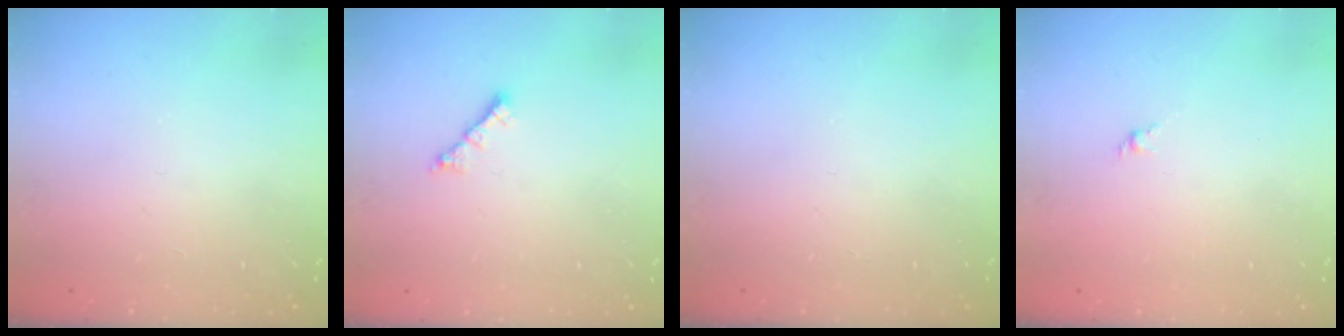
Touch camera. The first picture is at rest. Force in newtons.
{"total": 2.0, "press": 1.9, "slide": 0.5}
{"total": 0.0}
{"total": 1.6, "press": 1.5, "slide": 0.6}